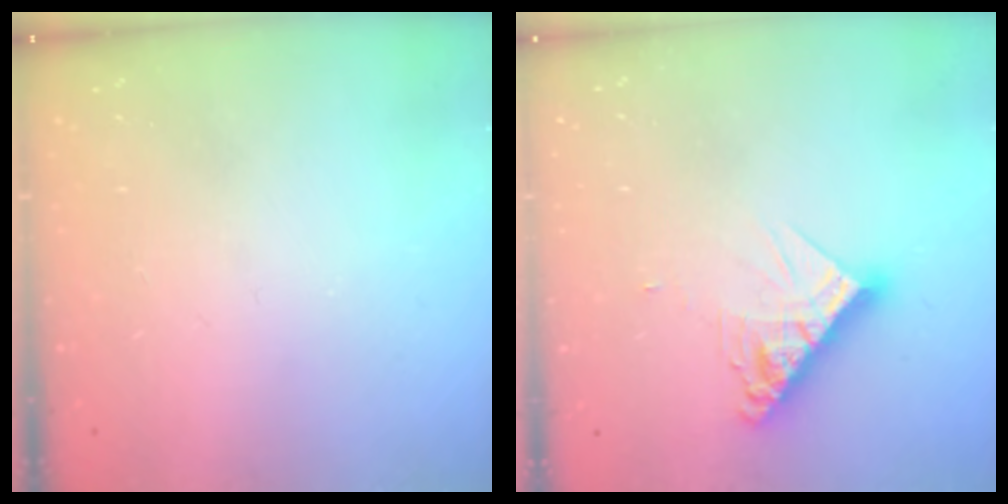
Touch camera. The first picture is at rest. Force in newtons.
{"total": 10.7, "press": 10.6, "slide": 1.0}